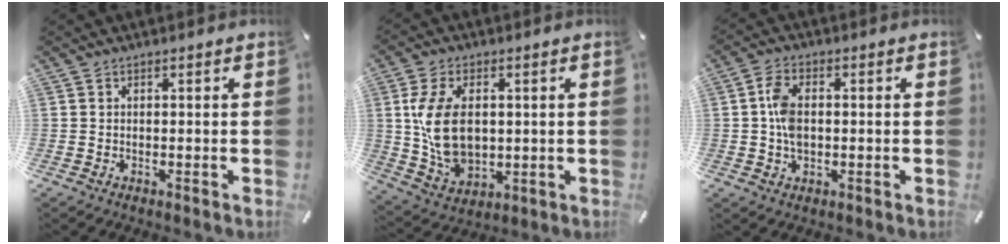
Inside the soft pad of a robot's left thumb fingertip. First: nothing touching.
{"total": 12.8, "force": [1.6, 8.9, 9.0], "torque": [-0.196, 0.000, 0.029]}
{"total": 5.8, "force": [0.1, 3.6, 4.5], "torque": [-0.101, 0.005, 0.000]}